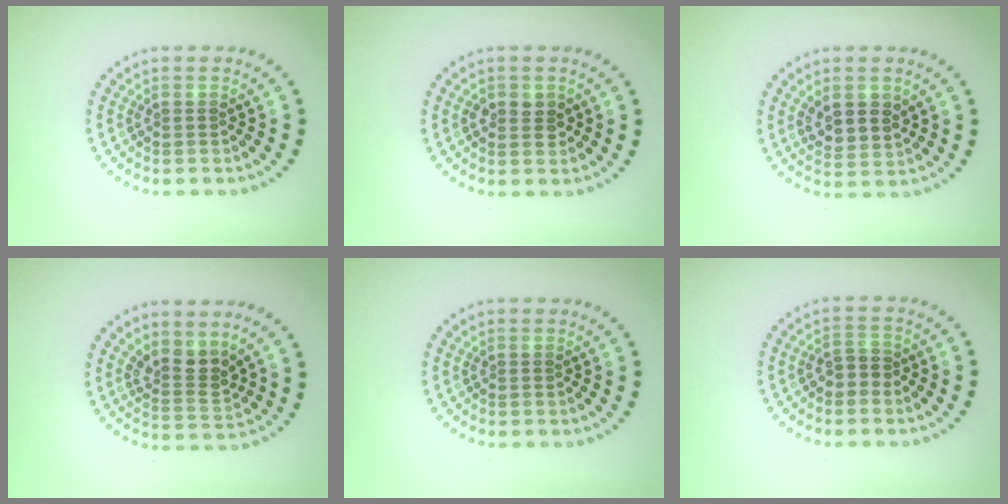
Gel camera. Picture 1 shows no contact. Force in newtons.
{"total": 2.0, "press": 2.0, "slide": 0.1}
{"total": 3.0, "press": 2.8, "slide": 1.0}
{"total": 2.9, "press": 2.2, "slide": 1.9}
{"total": 0.0}
{"total": 1.9, "press": 1.7, "slide": 0.7}